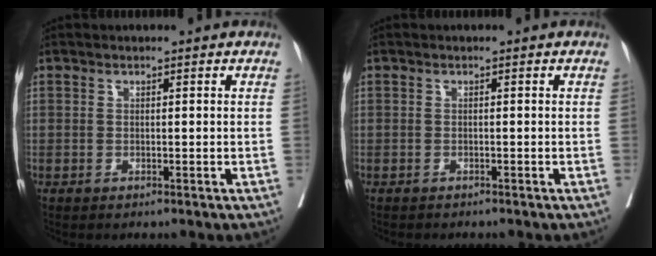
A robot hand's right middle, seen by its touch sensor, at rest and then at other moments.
{"total": 1.4, "force": [-1.3, 0.4, 0.4], "torque": [-0.013, -0.003, -0.019]}